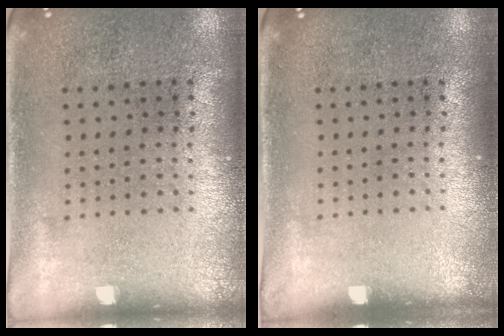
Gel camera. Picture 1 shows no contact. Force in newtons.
{"total": 0.0}